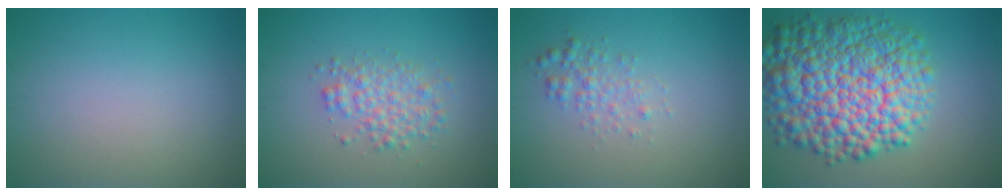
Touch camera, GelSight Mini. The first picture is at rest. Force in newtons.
{"total": 2.8, "press": 2.8, "slide": 0.0}
{"total": 1.8, "press": 1.8, "slide": 0.0}
{"total": 13.3, "press": 13.3, "slide": 0.3}